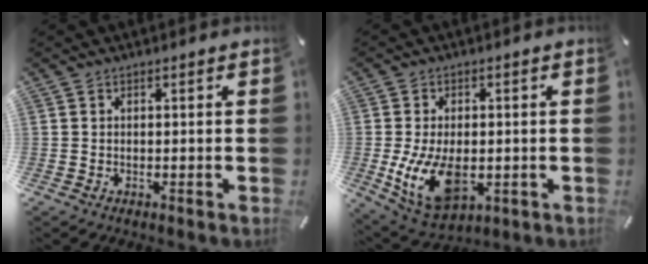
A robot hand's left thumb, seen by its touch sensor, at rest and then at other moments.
{"total": 13.1, "force": [-2.1, 8.2, 10.0], "torque": [-0.199, -0.010, -0.034]}